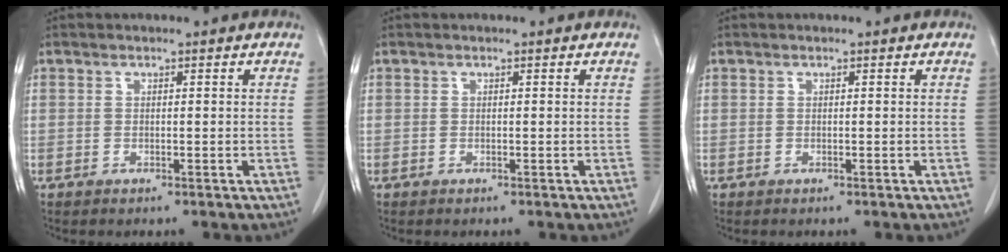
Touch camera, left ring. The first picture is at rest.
{"total": 0.0}
{"total": 0.0}